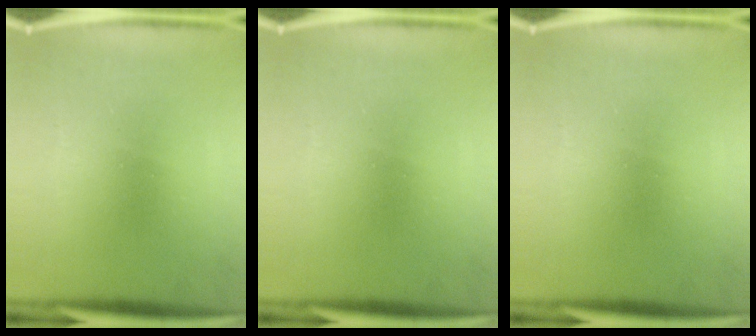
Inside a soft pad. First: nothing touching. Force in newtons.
{"total": 0.0}
{"total": 0.0}